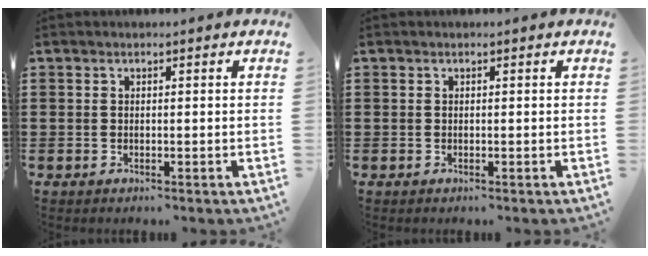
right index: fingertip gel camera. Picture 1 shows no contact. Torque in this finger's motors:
{"motor_torque": [0.00, 0.00, 0.00, 0.00]}